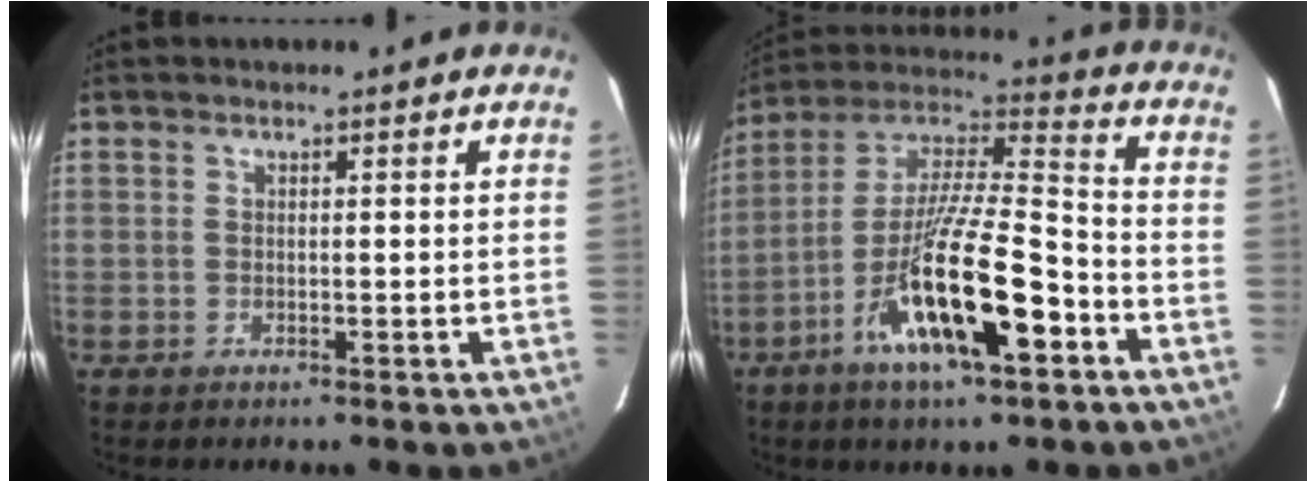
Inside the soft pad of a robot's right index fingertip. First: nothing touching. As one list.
[{"total": 20.3, "force": [-9.3, 4.8, 17.3], "torque": [-0.320, -0.030, -0.170]}]